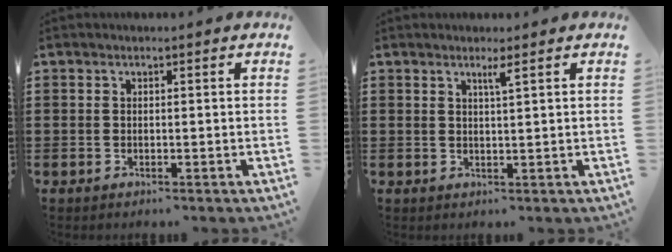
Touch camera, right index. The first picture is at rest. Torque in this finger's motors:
{"motor_torque": [0.01, -0.01, 0.00, 0.02]}